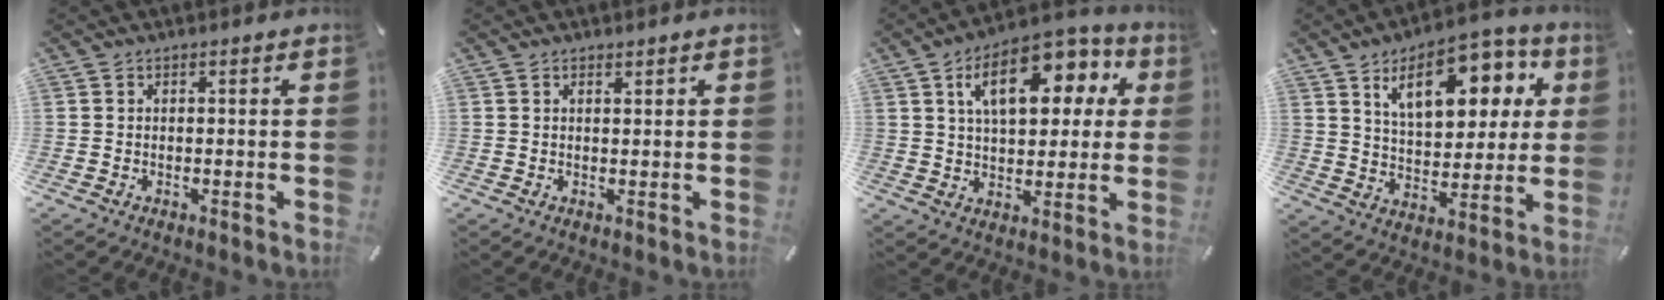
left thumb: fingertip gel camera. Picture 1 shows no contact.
{"total": 0.8, "force": [0.6, 0.4, 0.3], "torque": [-0.006, 0.000, 0.012]}
{"total": 15.6, "force": [6.3, 8.9, 11.2], "torque": [-0.167, -0.011, 0.104]}
{"total": 16.8, "force": [8.3, 9.3, 11.2], "torque": [-0.170, -0.022, 0.140]}